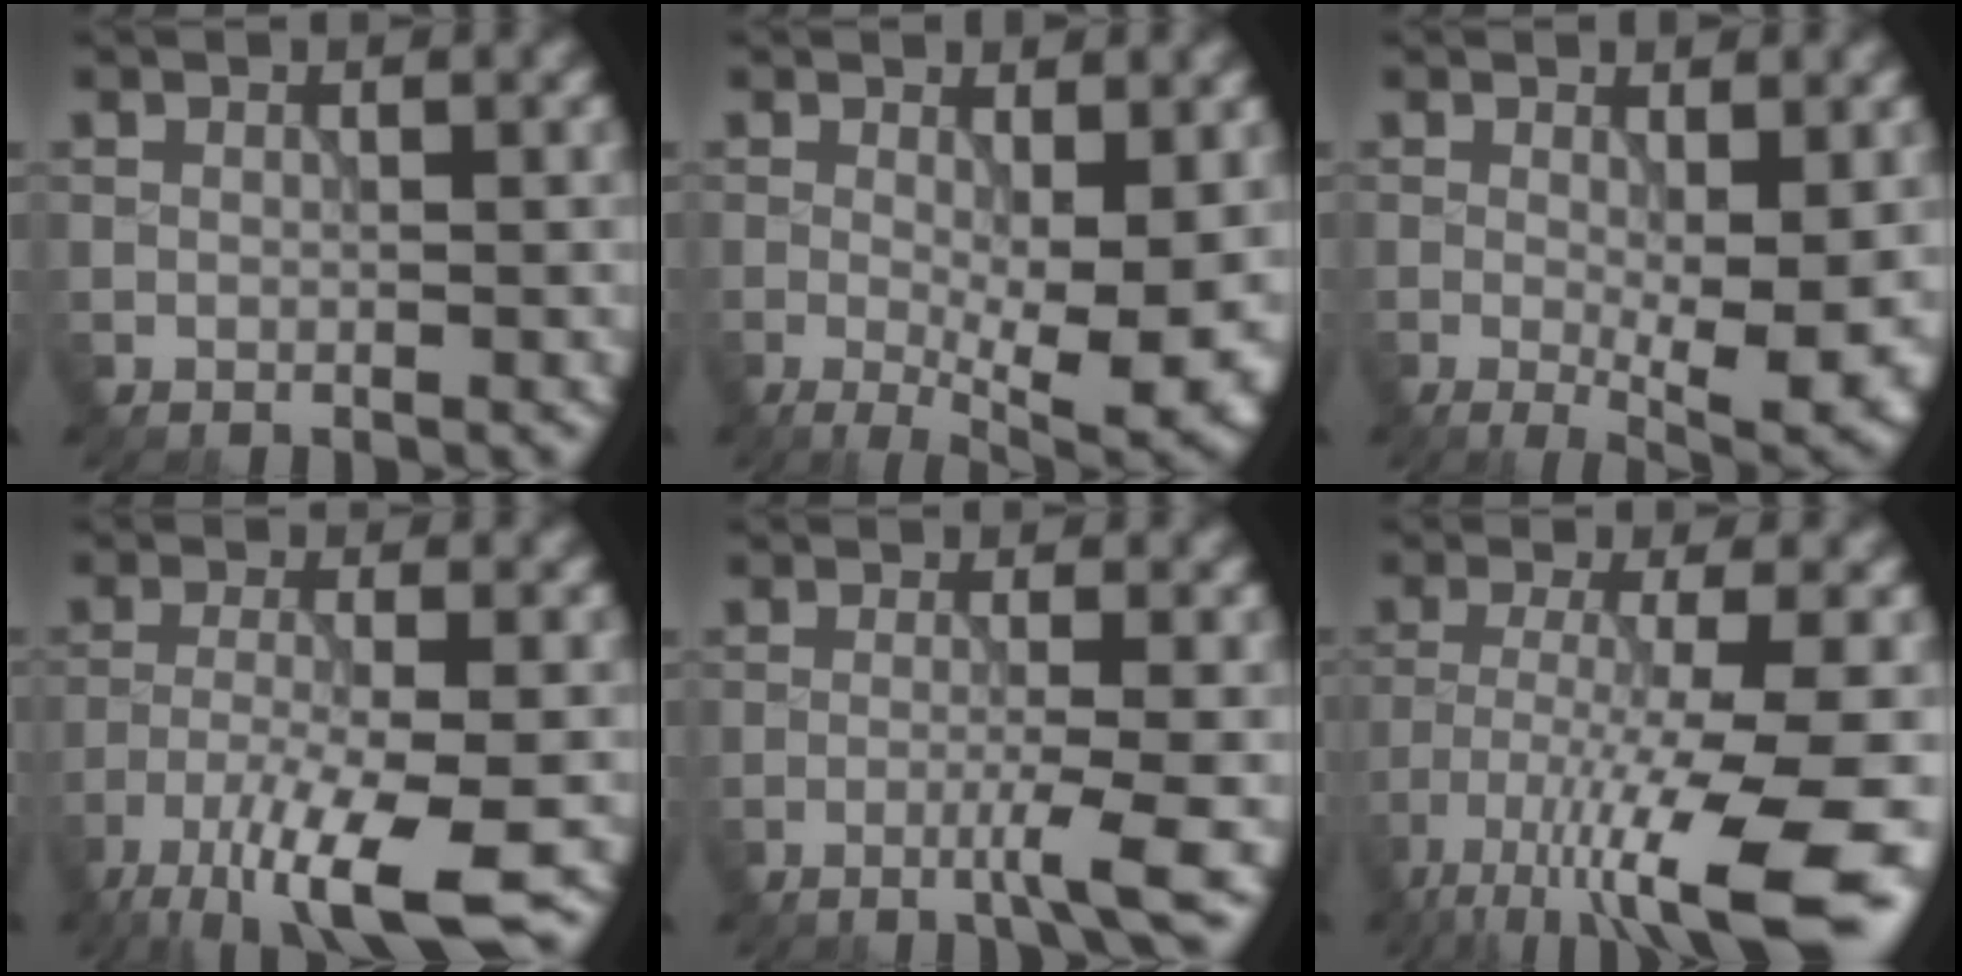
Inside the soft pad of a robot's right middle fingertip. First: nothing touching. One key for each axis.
{"total": 8.0, "fx": -0.6, "fy": 2.9, "fz": 7.4, "tx": -0.118, "ty": -0.021, "tz": -0.002}
{"total": 6.3, "fx": -0.5, "fy": 2.0, "fz": 5.9, "tx": -0.090, "ty": -0.019, "tz": -0.004}
{"total": 8.8, "fx": -5.7, "fy": 1.8, "fz": 6.5, "tx": -0.119, "ty": -0.012, "tz": -0.106}
{"total": 3.0, "fx": -1.1, "fy": 0.2, "fz": 2.8, "tx": -0.045, "ty": 0.002, "tz": -0.032}
{"total": 12.7, "fx": -7.2, "fy": 2.4, "fz": 10.1, "tx": -0.184, "ty": -0.021, "tz": -0.119}